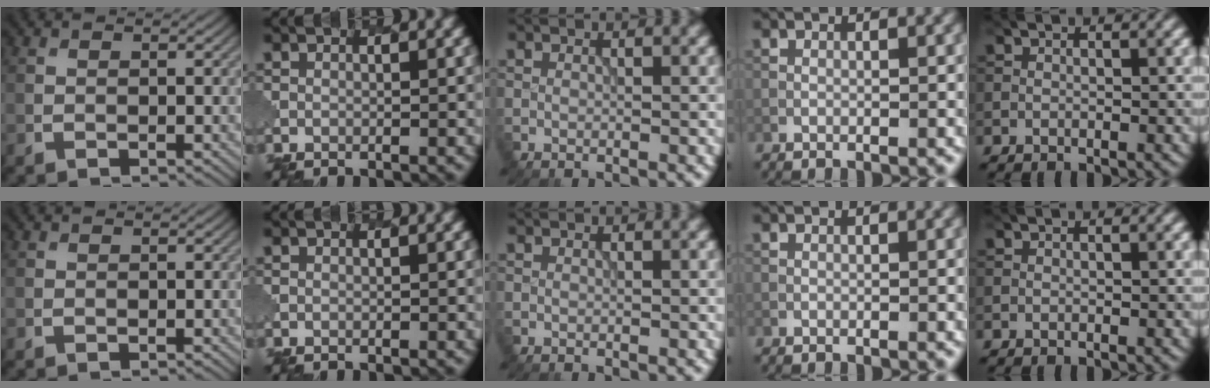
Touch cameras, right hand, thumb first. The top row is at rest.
{}